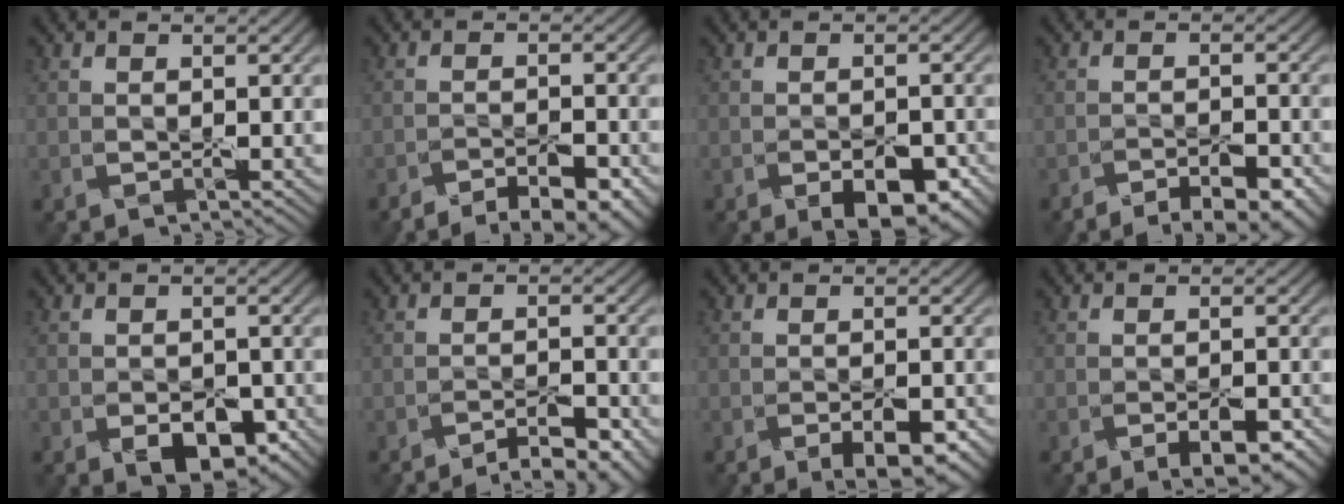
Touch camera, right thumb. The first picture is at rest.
{"total": 6.6, "force": [-5.7, 1.3, 3.1], "torque": [-0.031, 0.013, -0.075]}
{"total": 4.6, "force": [-2.6, 2.2, 3.1], "torque": [-0.039, -0.007, -0.026]}
{"total": 5.9, "force": [-4.9, 1.1, 3.0], "torque": [-0.031, 0.014, -0.066]}
{"total": 4.3, "force": [-2.3, 2.5, 2.7], "torque": [-0.032, -0.006, -0.028]}
{"total": 4.6, "force": [-3.9, 0.4, 2.5], "torque": [-0.027, 0.011, -0.057]}
{"total": 4.0, "force": [-2.2, 1.4, 3.0], "torque": [-0.034, -0.001, -0.021]}
{"total": 3.4, "force": [-2.1, 1.1, 2.5], "torque": [-0.025, 0.001, -0.020]}